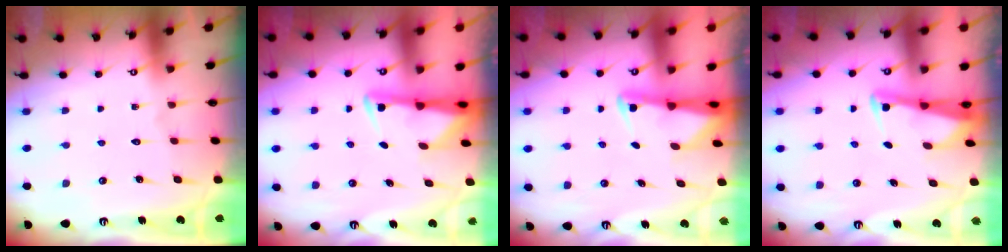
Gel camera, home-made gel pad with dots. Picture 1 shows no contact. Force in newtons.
{"total": 3.0, "press": 3.0, "slide": 0.6}
{"total": 2.4, "press": 2.3, "slide": 0.5}
{"total": 2.9, "press": 2.8, "slide": 0.3}